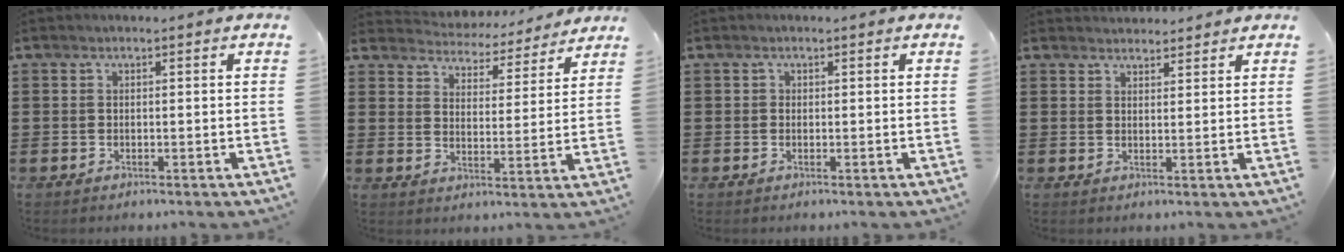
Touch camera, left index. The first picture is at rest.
{"total": 4.7, "force": [4.7, 0.4, -0.1], "torque": [-0.026, -0.037, 0.078]}
{"total": 0.5, "force": [0.1, 0.5, 0.1], "torque": [-0.003, 0.004, 0.001]}
{"total": 2.2, "force": [2.1, 0.4, -0.1], "torque": [-0.004, -0.001, 0.042]}